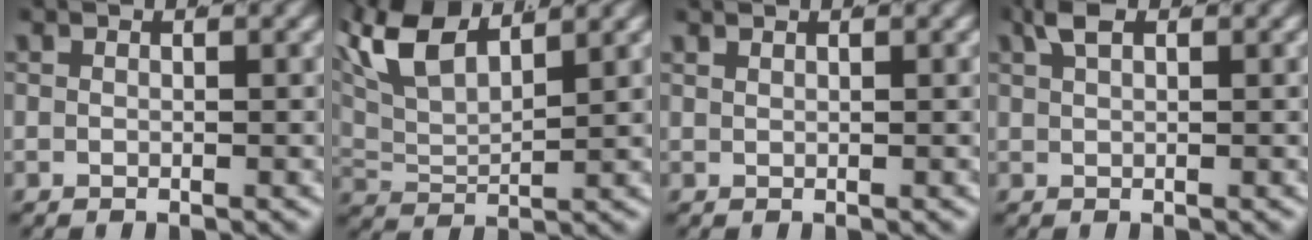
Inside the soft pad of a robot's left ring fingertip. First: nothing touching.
{"total": 8.1, "force": [3.5, 5.3, 5.1], "torque": [-0.130, -0.012, 0.062]}
{"total": 0.9, "force": [0.6, -0.6, 0.0], "torque": [0.004, -0.001, 0.015]}
{"total": 1.7, "force": [1.3, 0.0, 1.1], "torque": [-0.024, 0.003, 0.026]}